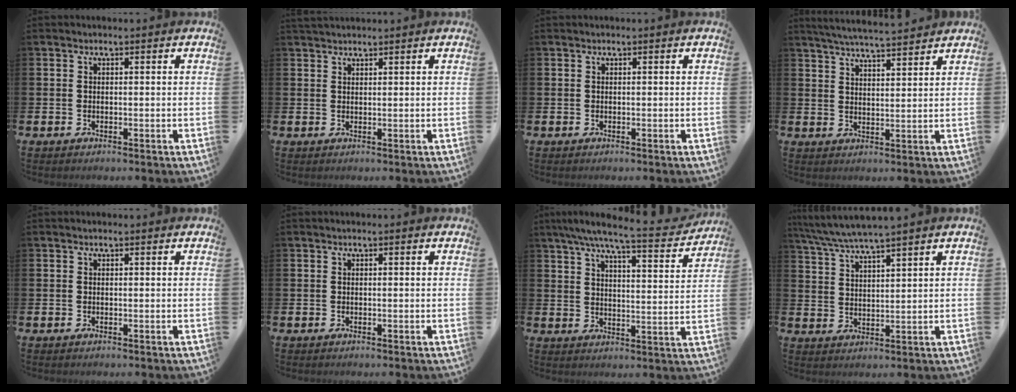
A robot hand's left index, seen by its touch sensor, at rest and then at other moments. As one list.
[{"total": 1.5, "force": [1.4, 0.3, 0.1], "torque": [0.004, -0.002, 0.025]}, {"total": 0.0}, {"total": 5.2, "force": [5.1, -0.1, 1.0], "torque": [-0.031, -0.027, 0.090]}, {"total": 0.0}, {"total": 0.0}, {"total": 7.6, "force": [6.7, 0.9, 3.6], "torque": [-0.083, -0.042, 0.112]}, {"total": 4.9, "force": [4.5, -0.4, 1.7], "torque": [-0.054, -0.021, 0.080]}]